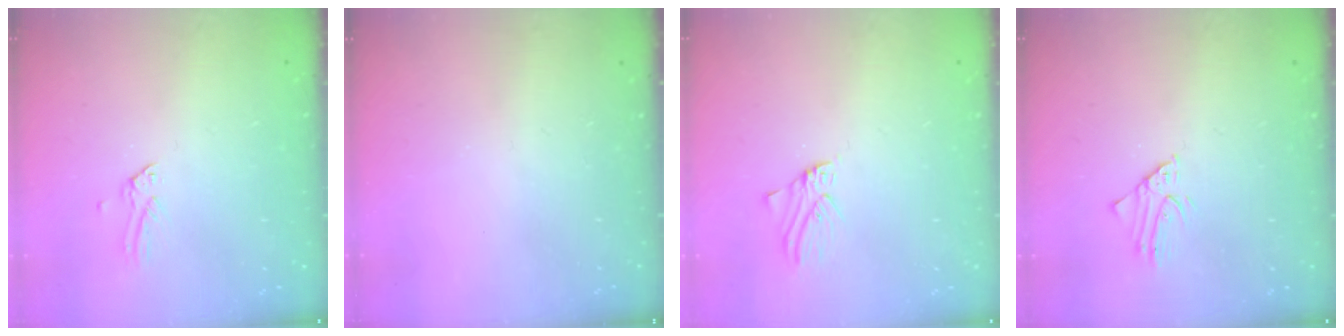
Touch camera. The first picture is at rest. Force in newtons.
{"total": 0.0}
{"total": 1.7, "press": 1.7, "slide": 0.2}
{"total": 2.0, "press": 2.0, "slide": 0.1}